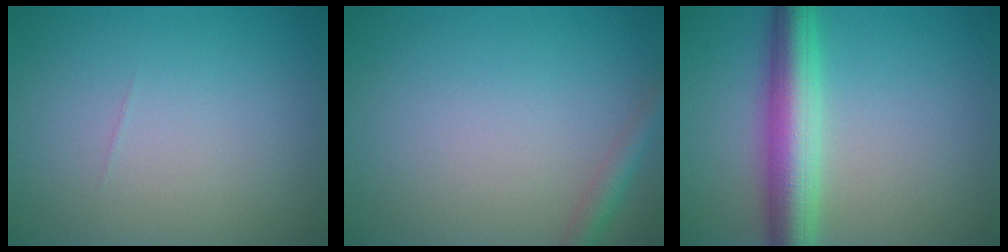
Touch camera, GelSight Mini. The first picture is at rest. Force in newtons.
{"total": 1.8, "press": 1.8, "slide": 0.1}
{"total": 6.3, "press": 6.3, "slide": 0.2}